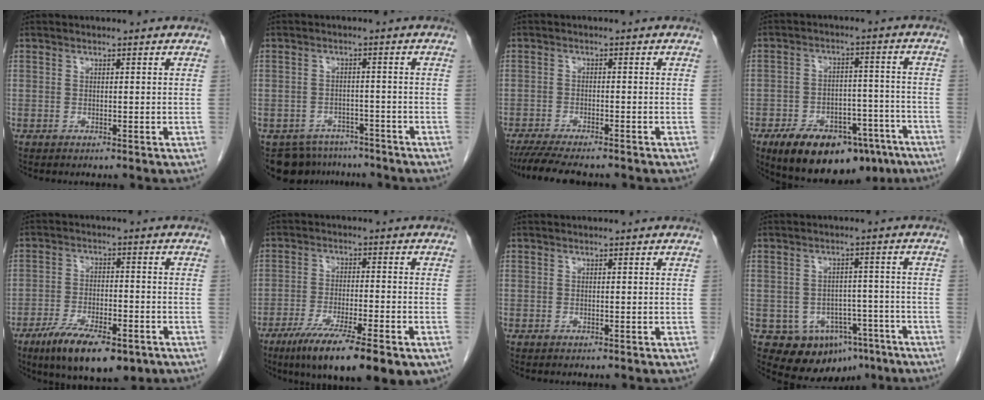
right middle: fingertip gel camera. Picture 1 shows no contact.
{"total": 8.5, "force": [-7.1, 4.5, 0.9], "torque": [-0.012, 0.004, -0.094]}
{"total": 8.7, "force": [-7.5, 1.2, 4.3], "torque": [-0.065, -0.018, -0.118]}
{"total": 17.4, "force": [-12.0, 8.4, 9.5], "torque": [-0.133, 0.018, -0.174]}
{"total": 12.6, "force": [-8.0, 4.2, 8.8], "torque": [-0.142, -0.014, -0.126]}
{"total": 15.4, "force": [-9.6, 2.6, 11.8], "torque": [-0.157, -0.030, -0.151]}
{"total": 0.0}
{"total": 9.8, "force": [-5.2, 7.1, 4.2], "torque": [-0.050, 0.018, -0.061]}